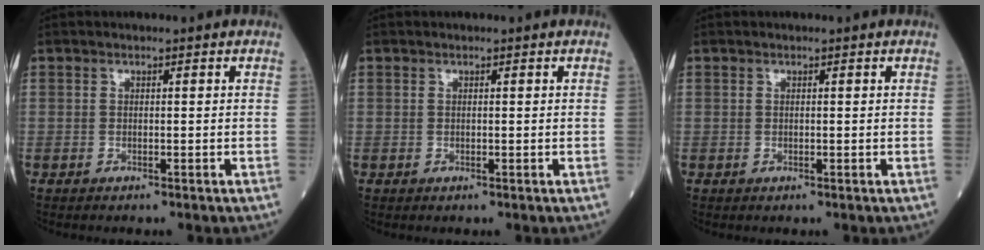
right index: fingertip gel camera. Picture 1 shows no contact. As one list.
[{"total": 0.0}, {"total": 0.0}]